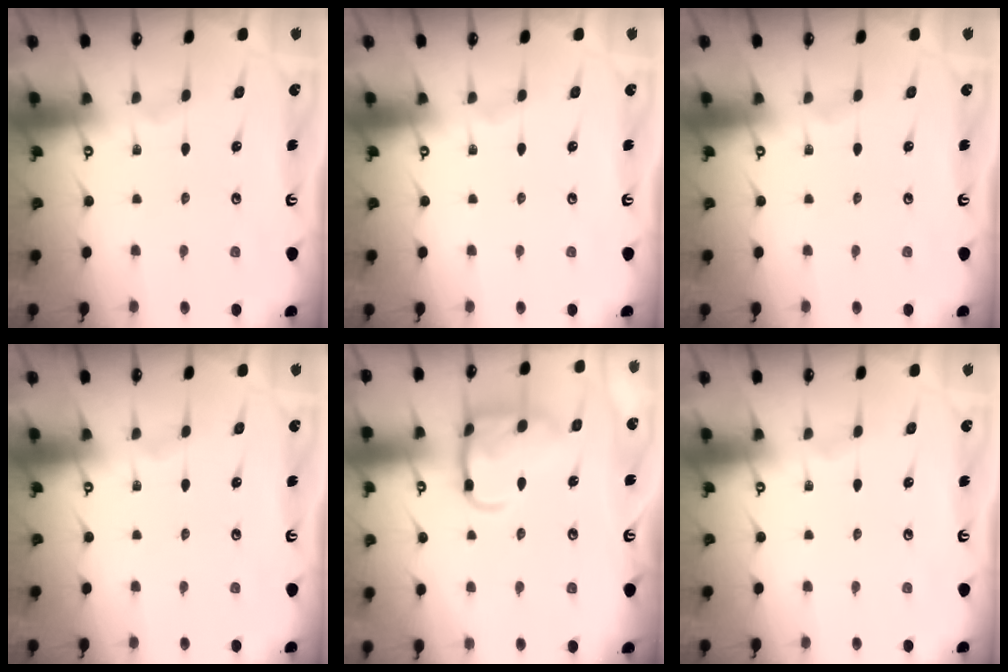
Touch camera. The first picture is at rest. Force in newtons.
{"total": 0.0}
{"total": 0.0}
{"total": 0.0}
{"total": 13.7, "press": 13.7, "slide": 1.1}
{"total": 0.0}